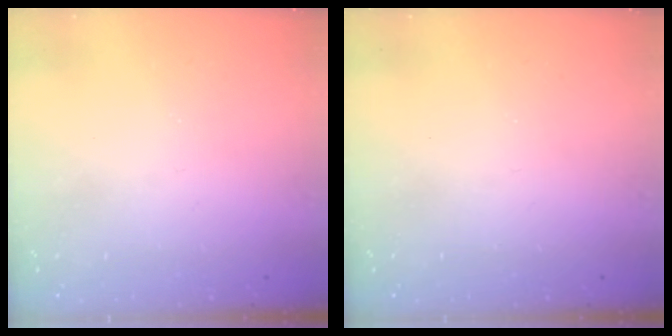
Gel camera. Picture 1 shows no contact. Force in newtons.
{"total": 0.0}